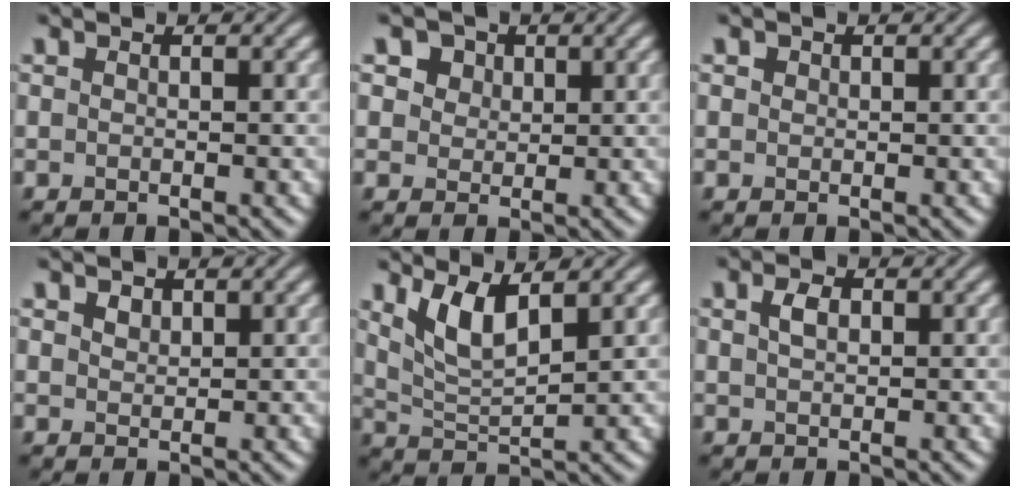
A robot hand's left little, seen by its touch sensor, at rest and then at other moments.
{"total": 5.6, "force": [3.2, 3.9, 2.4], "torque": [-0.056, 0.006, 0.044]}
{"total": 0.6, "force": [0.3, 0.5, 0.2], "torque": [-0.001, -0.002, 0.002]}
{"total": 1.2, "force": [0.8, 0.7, 0.4], "torque": [-0.010, 0.001, 0.017]}
{"total": 4.2, "force": [2.3, 1.3, 3.3], "torque": [-0.075, -0.007, 0.049]}
{"total": 1.7, "force": [0.6, 1.0, 1.2], "torque": [-0.024, 0.004, 0.010]}